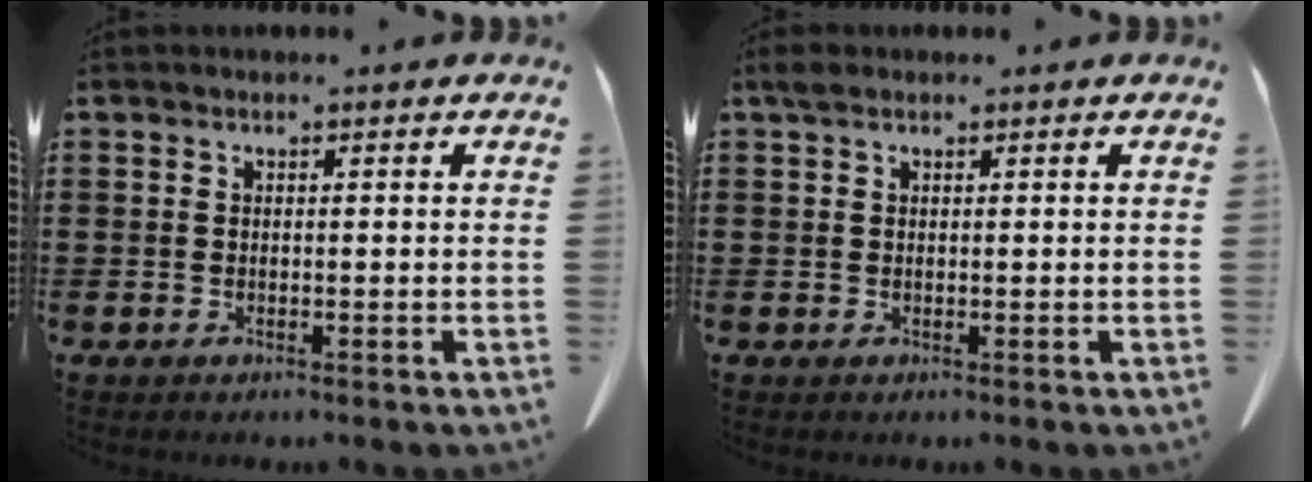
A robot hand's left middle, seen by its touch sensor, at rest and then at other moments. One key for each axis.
{"total": 1.1, "fx": 0.6, "fy": 0.7, "fz": 0.5, "tx": -0.014, "ty": 0.004, "tz": 0.012}